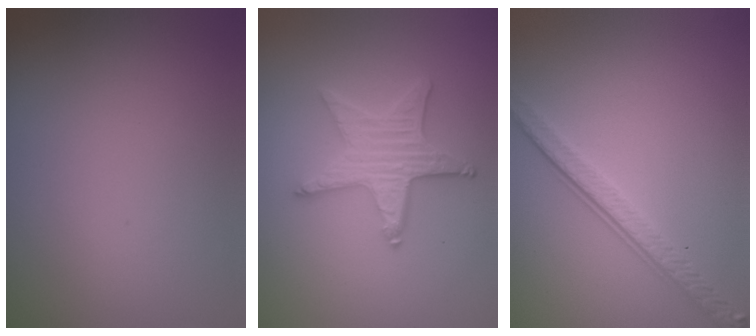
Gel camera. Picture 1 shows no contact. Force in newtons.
{"total": 4.2, "press": 3.8, "slide": 1.7}
{"total": 4.0, "press": 2.8, "slide": 2.9}